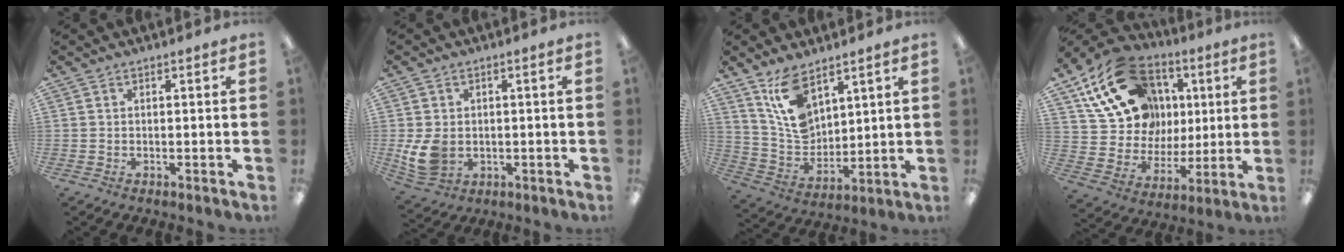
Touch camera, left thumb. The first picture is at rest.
{"total": 7.6, "force": [-0.6, 5.8, 4.9], "torque": [-0.108, 0.002, -0.007]}
{"total": 12.0, "force": [7.5, 6.8, 6.4], "torque": [-0.139, -0.030, 0.144]}
{"total": 21.6, "force": [9.4, 16.3, 10.7], "torque": [-0.173, -0.028, 0.190]}